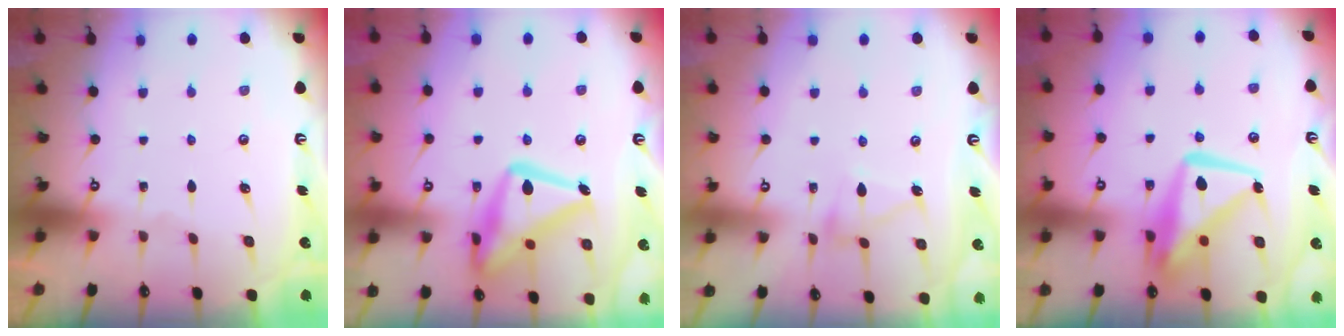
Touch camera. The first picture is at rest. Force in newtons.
{"total": 21.7, "press": 21.7, "slide": 1.6}
{"total": 6.7, "press": 6.6, "slide": 0.5}
{"total": 13.4, "press": 13.3, "slide": 1.6}